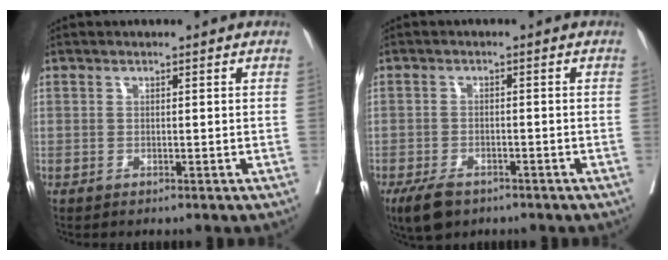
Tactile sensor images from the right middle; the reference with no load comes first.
{"total": 5.0, "force": [-3.5, 2.5, 2.6], "torque": [-0.051, -0.006, -0.056]}